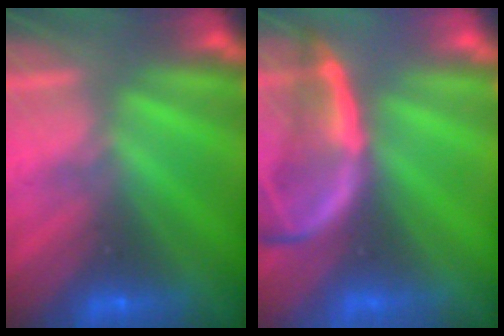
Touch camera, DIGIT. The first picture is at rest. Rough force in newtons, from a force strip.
{"total": 2.1}